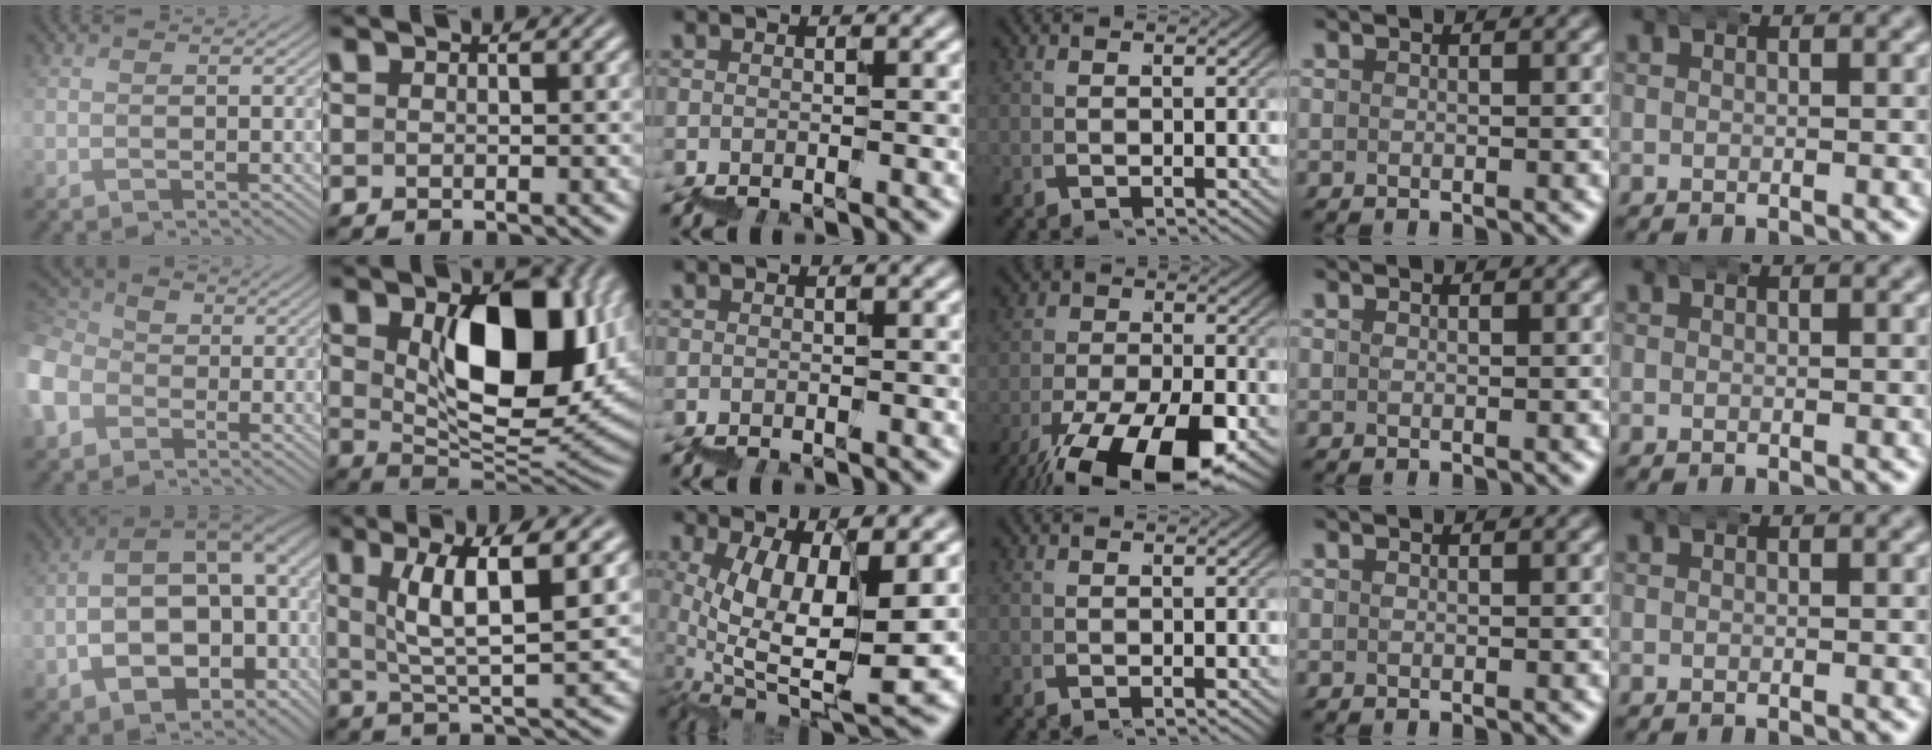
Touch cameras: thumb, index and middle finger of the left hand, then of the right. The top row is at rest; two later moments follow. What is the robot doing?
{"motion": "wrap", "object": "bandana"}